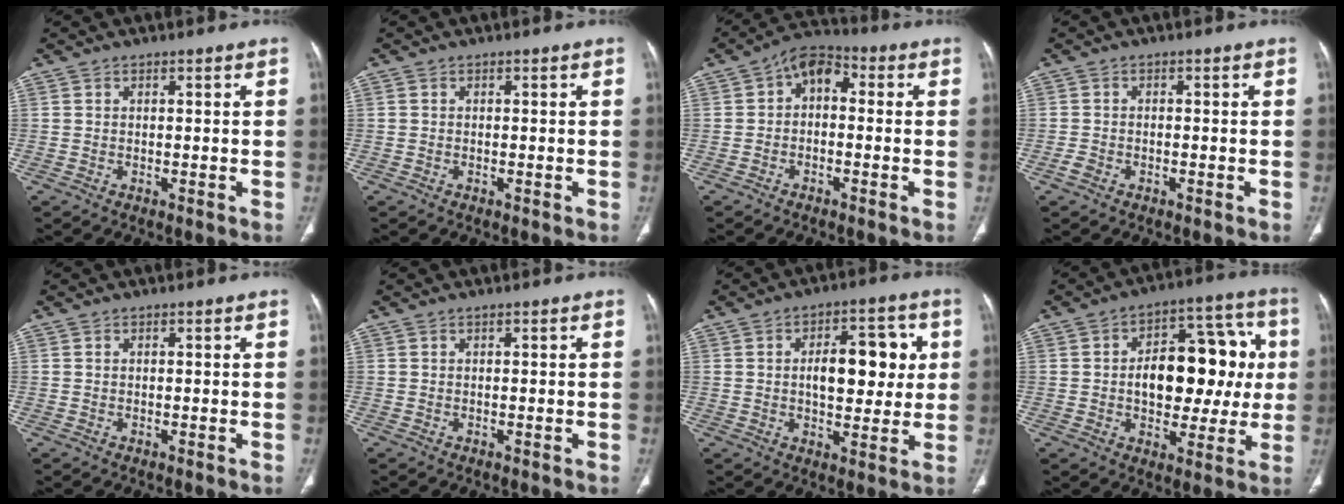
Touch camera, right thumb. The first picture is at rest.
{"total": 0.0}
{"total": 6.4, "force": [0.1, 4.2, 4.8], "torque": [-0.059, 0.028, -0.018]}
{"total": 1.6, "force": [-1.1, 0.9, 0.8], "torque": [-0.022, 0.005, -0.023]}
{"total": 0.0}
{"total": 0.0}
{"total": 12.7, "force": [1.8, 6.8, 10.6], "torque": [-0.109, 0.008, 0.026]}
{"total": 19.2, "force": [1.1, 11.5, 15.3], "torque": [-0.167, 0.036, 0.020]}